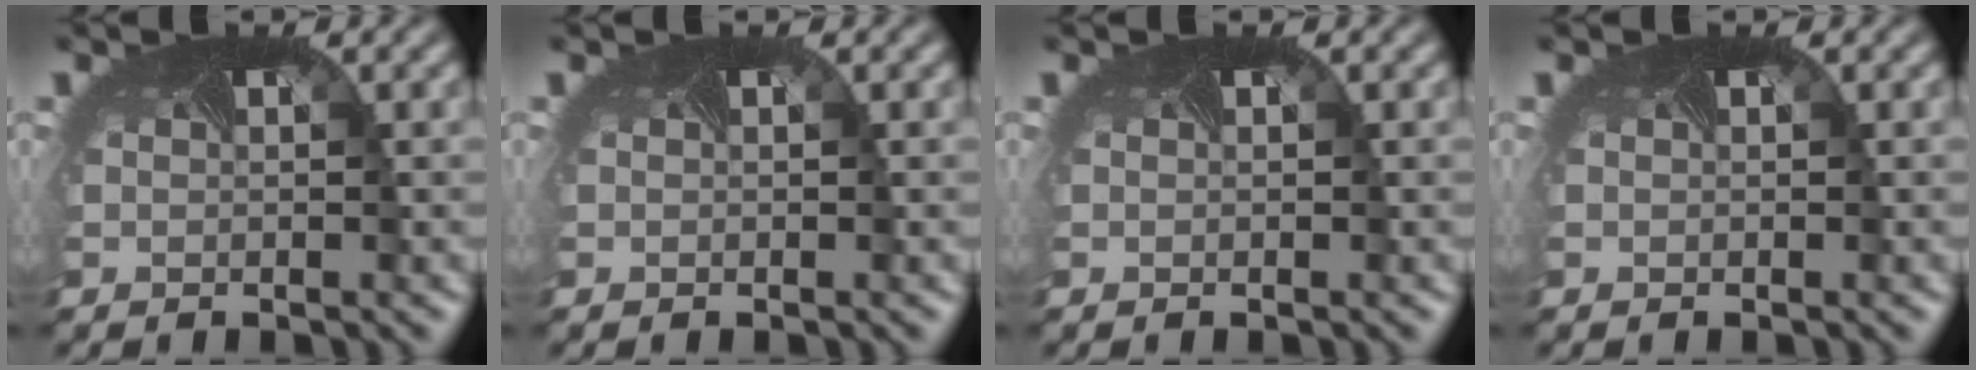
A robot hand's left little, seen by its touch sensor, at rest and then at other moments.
{"total": 0.0}
{"total": 0.0}
{"total": 0.0}